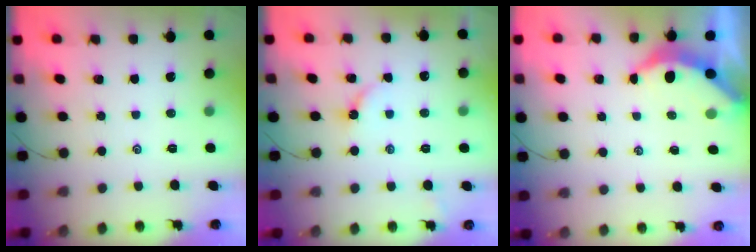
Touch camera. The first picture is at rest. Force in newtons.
{"total": 3.8, "press": 3.8, "slide": 0.5}
{"total": 4.6, "press": 4.6, "slide": 0.3}